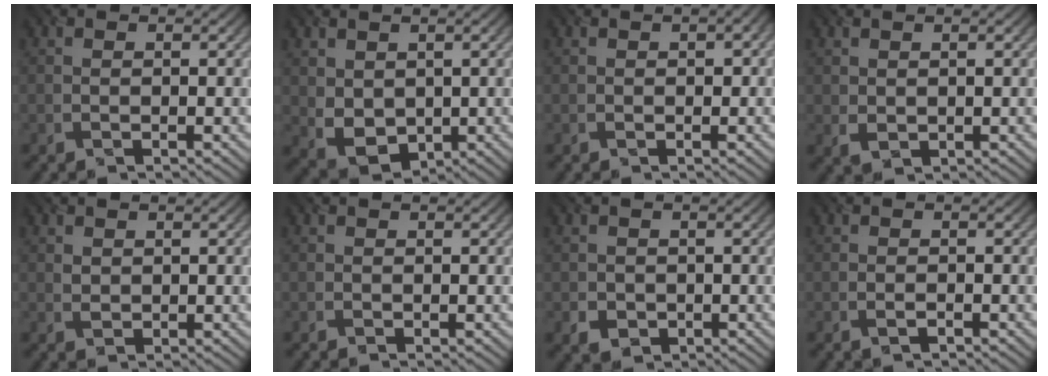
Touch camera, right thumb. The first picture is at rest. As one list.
[{"total": 4.5, "force": [1.0, 3.4, 2.7], "torque": [-0.078, -0.013, 0.026]}, {"total": 1.5, "force": [0.2, 0.9, 1.2], "torque": [-0.018, 0.002, 0.006]}, {"total": 1.4, "force": [0.5, 1.0, 0.8], "torque": [-0.022, -0.003, 0.016]}, {"total": 1.1, "force": [0.6, 0.8, 0.5], "torque": [-0.014, -0.002, 0.015]}, {"total": 0.0}, {"total": 2.1, "force": [-0.5, 1.9, 0.7], "torque": [-0.018, -0.011, -0.008]}, {"total": 0.9, "force": [-0.5, 0.3, 0.7], "torque": [-0.015, 0.000, -0.009]}]